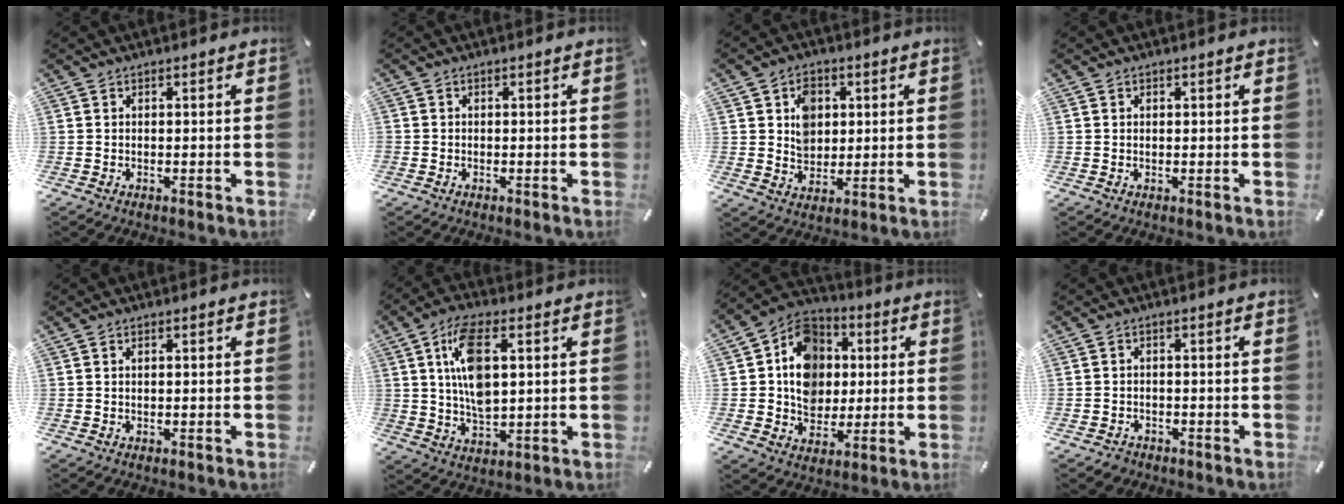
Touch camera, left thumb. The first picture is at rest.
{"total": 0.6, "force": [-0.3, 0.6, 0.1], "torque": [0.001, 0.004, -0.008]}
{"total": 7.3, "force": [1.7, 6.3, 3.3], "torque": [-0.048, 0.004, 0.028]}
{"total": 0.6, "force": [0.2, 0.5, 0.3], "torque": [-0.004, 0.003, 0.003]}
{"total": 0.6, "force": [0.2, 0.3, 0.5], "torque": [-0.010, 0.001, 0.004]}
{"total": 11.8, "force": [3.1, 5.8, 9.8], "torque": [-0.194, 0.000, 0.050]}
{"total": 12.9, "force": [0.6, 11.6, 5.8], "torque": [-0.110, 0.008, 0.013]}
{"total": 1.8, "force": [-1.3, 1.2, 0.5], "torque": [-0.009, 0.008, -0.028]}